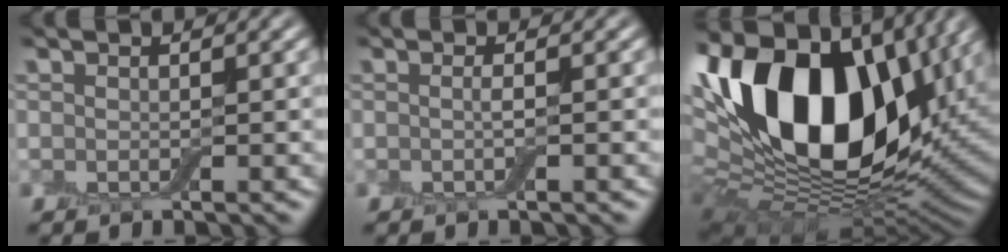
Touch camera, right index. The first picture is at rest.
{"total": 0.7, "force": [-0.1, 0.2, 0.7], "torque": [-0.010, -0.001, -0.003]}
{"total": 21.1, "force": [6.8, 12.7, 15.4], "torque": [-0.298, 0.028, 0.111]}